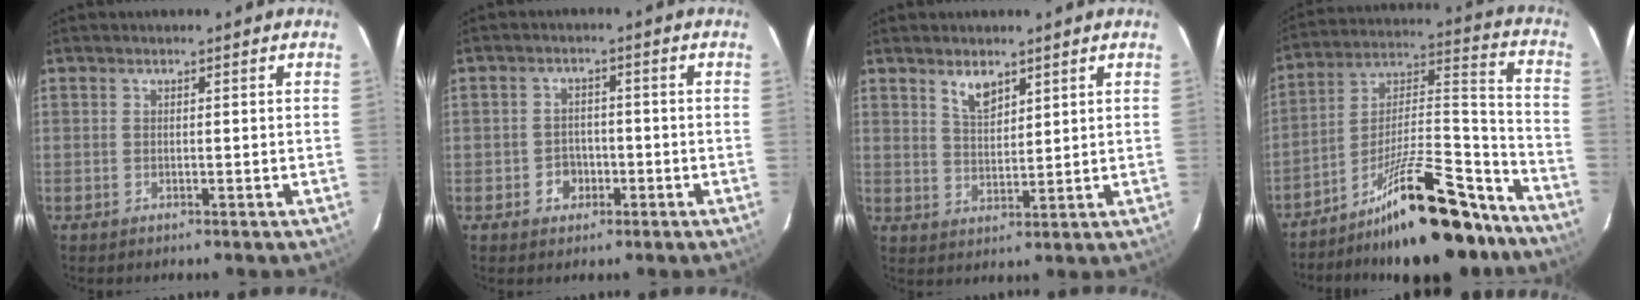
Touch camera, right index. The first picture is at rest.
{"total": 3.8, "force": [-1.6, 3.3, 0.8], "torque": [-0.021, 0.012, -0.018]}
{"total": 4.6, "force": [3.2, 2.0, 2.7], "torque": [-0.048, 0.000, 0.061]}
{"total": 23.1, "force": [-18.3, 6.0, 12.9], "torque": [-0.185, 0.024, -0.274]}